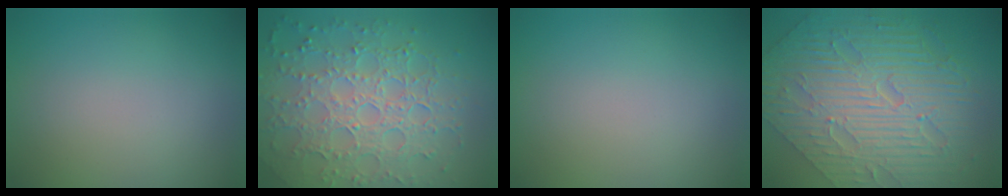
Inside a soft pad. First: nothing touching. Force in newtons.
{"total": 7.7, "press": 5.4, "slide": 5.5}
{"total": 0.0}
{"total": 10.7, "press": 7.2, "slide": 8.0}